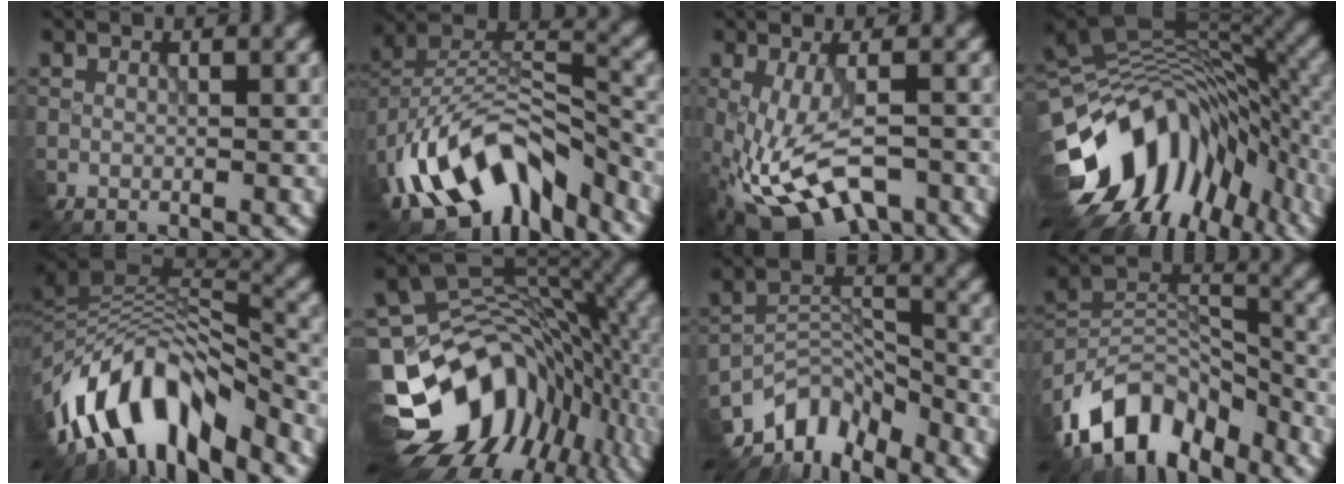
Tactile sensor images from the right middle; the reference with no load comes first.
{"total": 11.3, "force": [-6.9, 6.0, 6.7], "torque": [-0.130, 0.006, -0.124]}
{"total": 9.4, "force": [-4.1, 3.9, 7.5], "torque": [-0.174, -0.012, -0.062]}
{"total": 13.9, "force": [-5.3, 9.1, 9.0], "torque": [-0.174, 0.007, -0.088]}
{"total": 10.7, "force": [-6.4, 4.2, 7.5], "torque": [-0.131, 0.015, -0.114]}
{"total": 15.2, "force": [-6.3, 11.1, 8.3], "torque": [-0.171, -0.016, -0.097]}
{"total": 6.6, "force": [-5.7, 2.7, 2.0], "torque": [-0.035, 0.001, -0.114]}
{"total": 9.8, "force": [-7.3, 4.9, 4.2], "torque": [-0.079, 0.008, -0.145]}